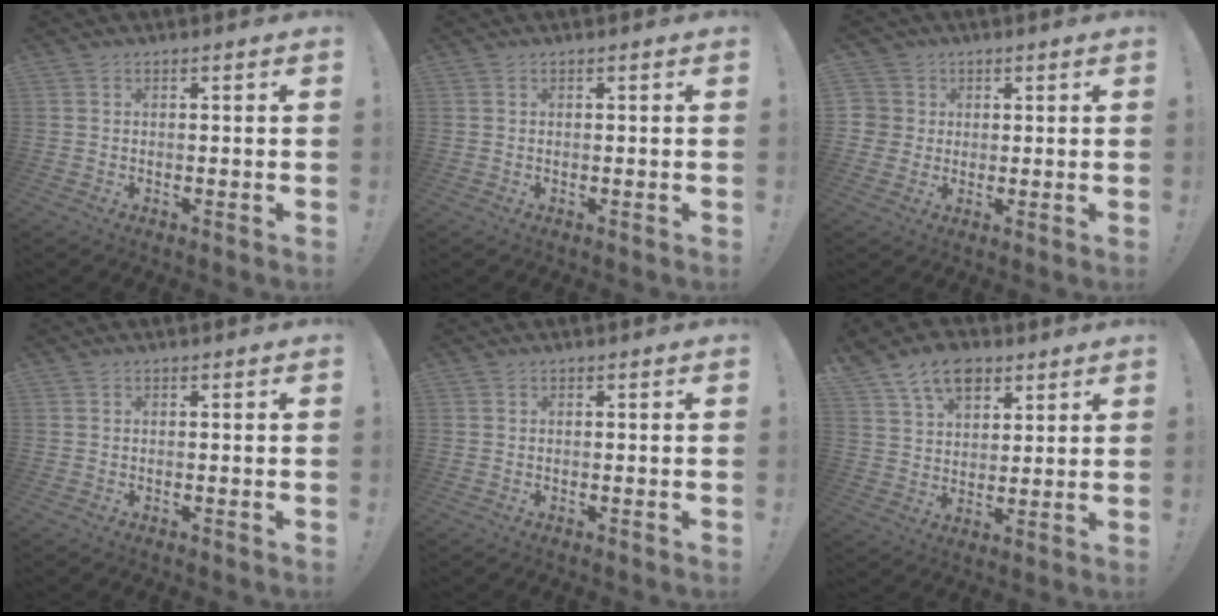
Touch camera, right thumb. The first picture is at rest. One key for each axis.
{"total": 0.0}
{"total": 4.9, "fx": 1.3, "fy": 4.7, "fz": 0.7, "tx": -0.010, "ty": -0.008, "tz": 0.022}
{"total": 0.0}
{"total": 0.0}
{"total": 11.7, "fx": 7.2, "fy": 7.5, "fz": 5.5, "tx": -0.084, "ty": -0.034, "tz": 0.135}